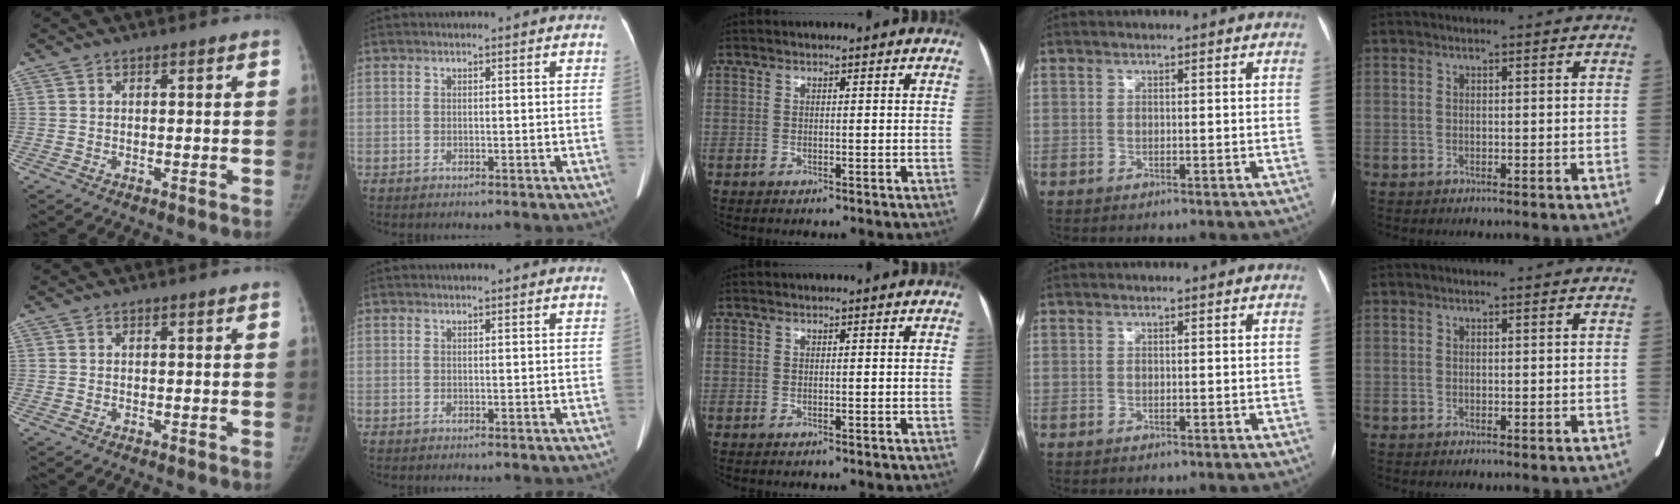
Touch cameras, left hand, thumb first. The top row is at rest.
{"index": {"total": 0.9, "force": [0.8, 0.0, 0.4], "torque": [-0.009, 0.004, 0.011]}}